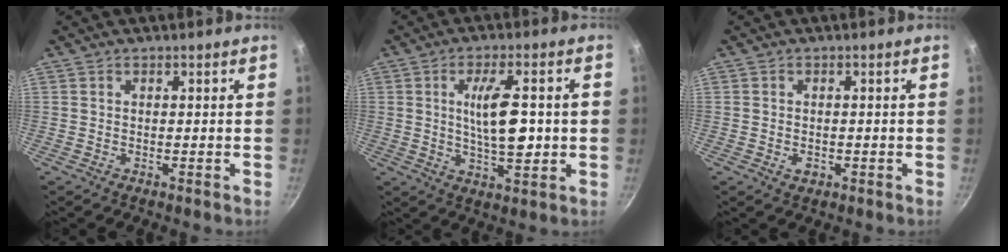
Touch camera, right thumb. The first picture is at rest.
{"total": 11.4, "force": [0.4, 3.8, 10.8], "torque": [-0.168, 0.001, 0.010]}
{"total": 2.0, "force": [-0.6, 1.4, 1.2], "torque": [-0.017, 0.003, -0.008]}